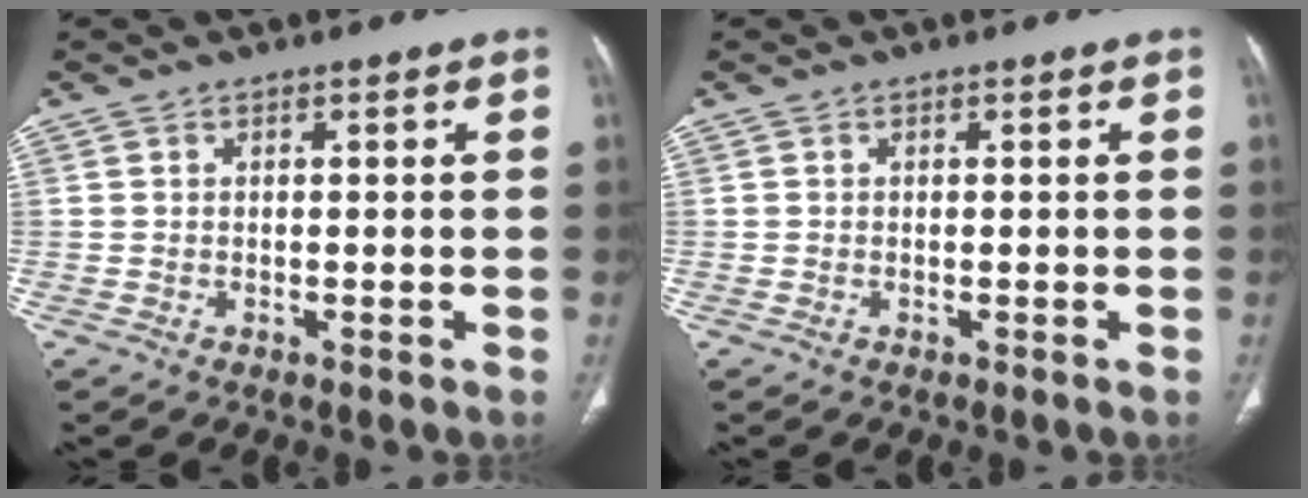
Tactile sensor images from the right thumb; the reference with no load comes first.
{"total": 0.0}